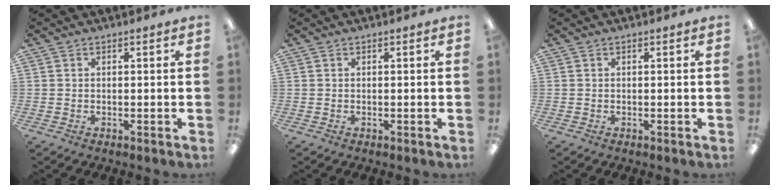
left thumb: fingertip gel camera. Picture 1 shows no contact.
{"total": 0.0}
{"total": 0.0}